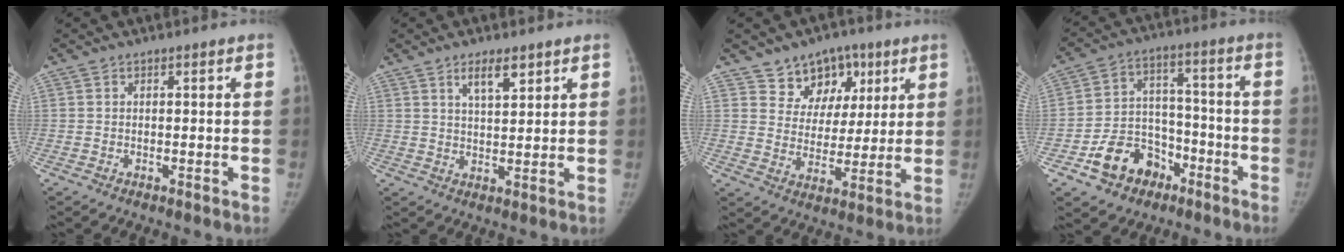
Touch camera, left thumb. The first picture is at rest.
{"total": 4.9, "force": [3.0, 1.7, 3.4], "torque": [-0.045, -0.020, 0.052]}
{"total": 10.5, "force": [6.2, 7.8, 3.1], "torque": [0.000, -0.027, 0.102]}
{"total": 12.5, "force": [-6.9, 9.1, 5.1], "torque": [-0.048, 0.065, -0.110]}